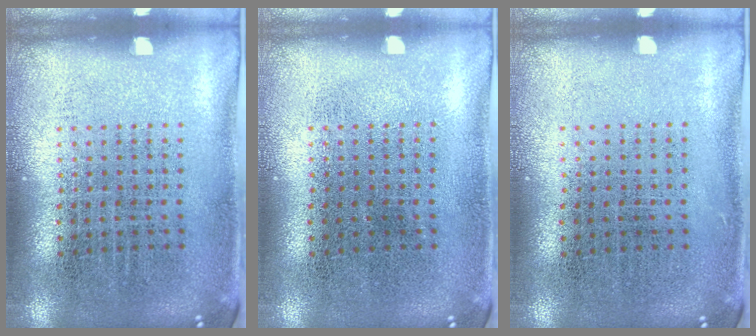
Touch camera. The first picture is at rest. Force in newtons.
{"total": 0.0}
{"total": 0.0}